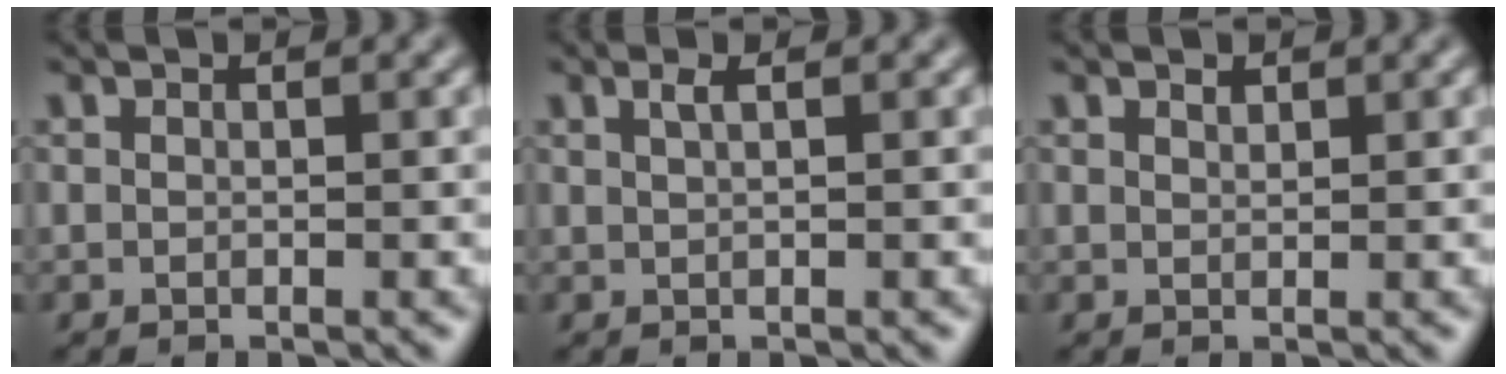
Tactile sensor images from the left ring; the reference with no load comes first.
{"total": 1.1, "force": [0.5, 0.3, 0.9], "torque": [-0.015, 0.002, 0.009]}
{"total": 0.6, "force": [0.5, 0.2, 0.2], "torque": [-0.005, -0.003, 0.012]}